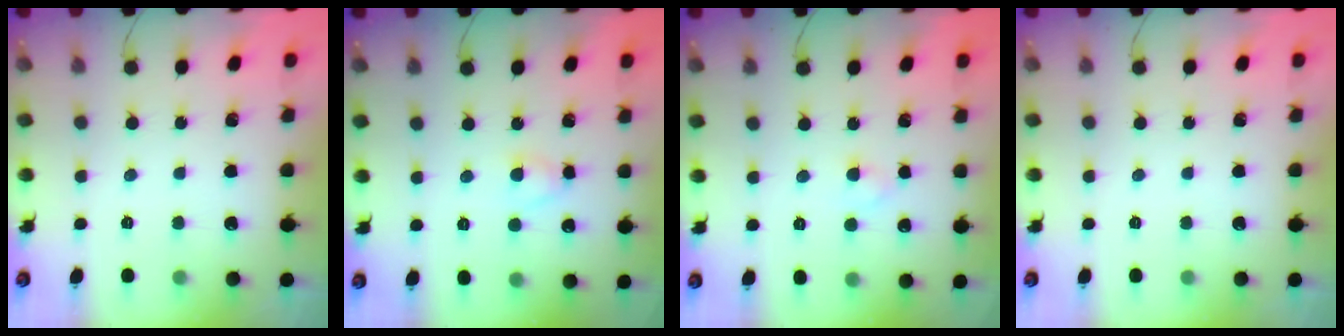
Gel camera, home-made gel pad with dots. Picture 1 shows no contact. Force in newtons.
{"total": 2.7, "press": 2.5, "slide": 1.0}
{"total": 1.7, "press": 1.5, "slide": 0.9}
{"total": 0.0}